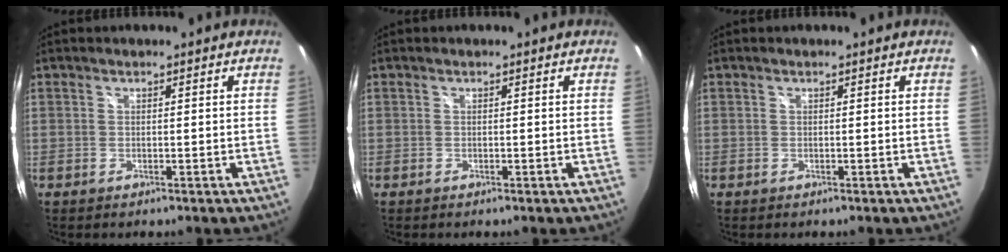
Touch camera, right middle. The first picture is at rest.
{"total": 0.0}
{"total": 0.0}